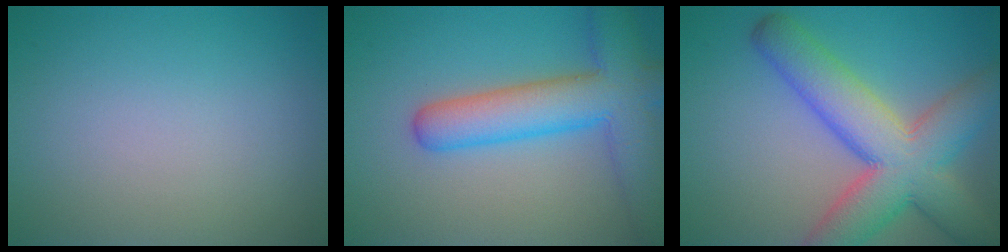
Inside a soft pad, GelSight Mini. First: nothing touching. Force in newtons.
{"total": 8.4, "press": 8.4, "slide": 0.3}
{"total": 9.8, "press": 9.8, "slide": 0.5}